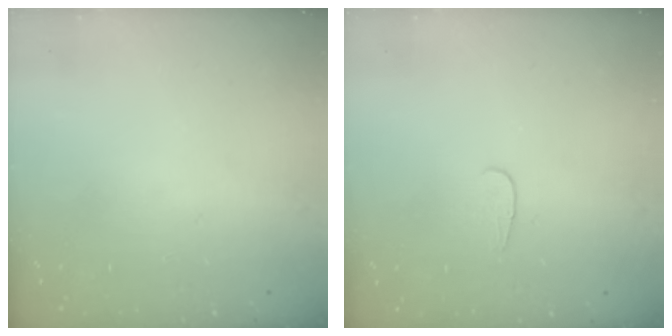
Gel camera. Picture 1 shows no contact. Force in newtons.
{"total": 3.8, "press": 3.8, "slide": 0.4}